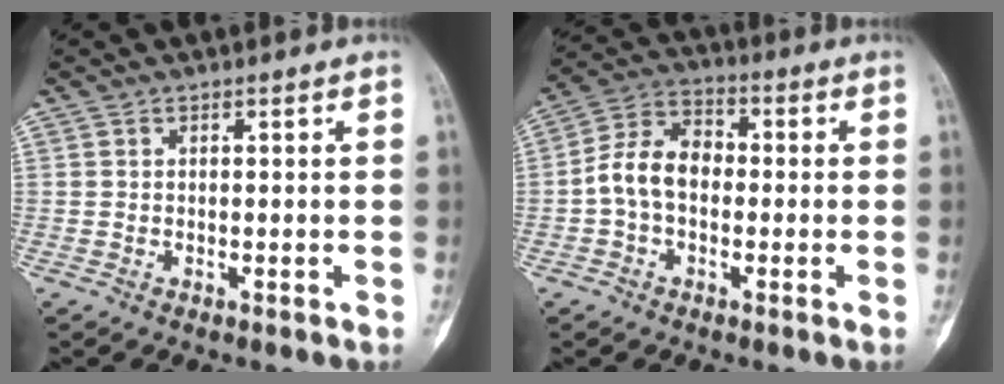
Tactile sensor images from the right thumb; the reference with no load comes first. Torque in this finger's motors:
{"motor_torque": [0.46, 0.51, 0.53, -0.49, 0.23]}